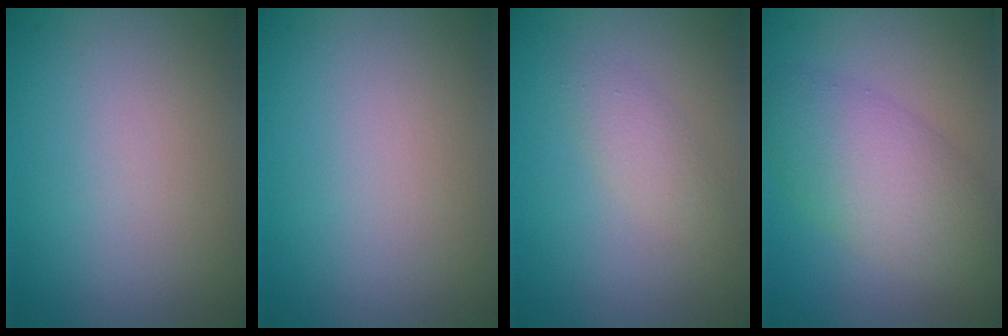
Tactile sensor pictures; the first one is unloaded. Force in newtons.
{"total": 0.0}
{"total": 1.6, "press": 1.6, "slide": 0.1}
{"total": 5.8, "press": 5.8, "slide": 0.2}